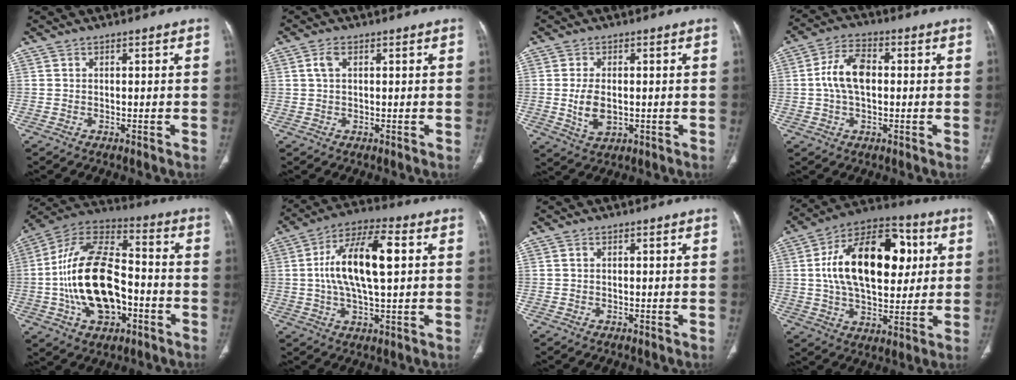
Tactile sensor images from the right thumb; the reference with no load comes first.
{"total": 2.5, "force": [0.9, 1.4, 1.9], "torque": [-0.045, 0.010, 0.021]}
{"total": 5.7, "force": [-0.3, 3.3, 4.6], "torque": [-0.088, -0.008, 0.002]}
{"total": 8.7, "force": [0.4, 5.1, 7.0], "torque": [-0.133, 0.018, 0.001]}
{"total": 21.8, "force": [-4.0, 12.4, 17.5], "torque": [-0.308, 0.038, -0.069]}
{"total": 15.0, "force": [2.2, 5.8, 13.7], "torque": [-0.254, 0.018, 0.034]}
{"total": 0.6, "force": [0.3, 0.3, 0.4], "torque": [-0.011, 0.005, 0.006]}
{"total": 23.4, "force": [4.5, 13.2, 18.8], "torque": [-0.283, 0.011, 0.068]}